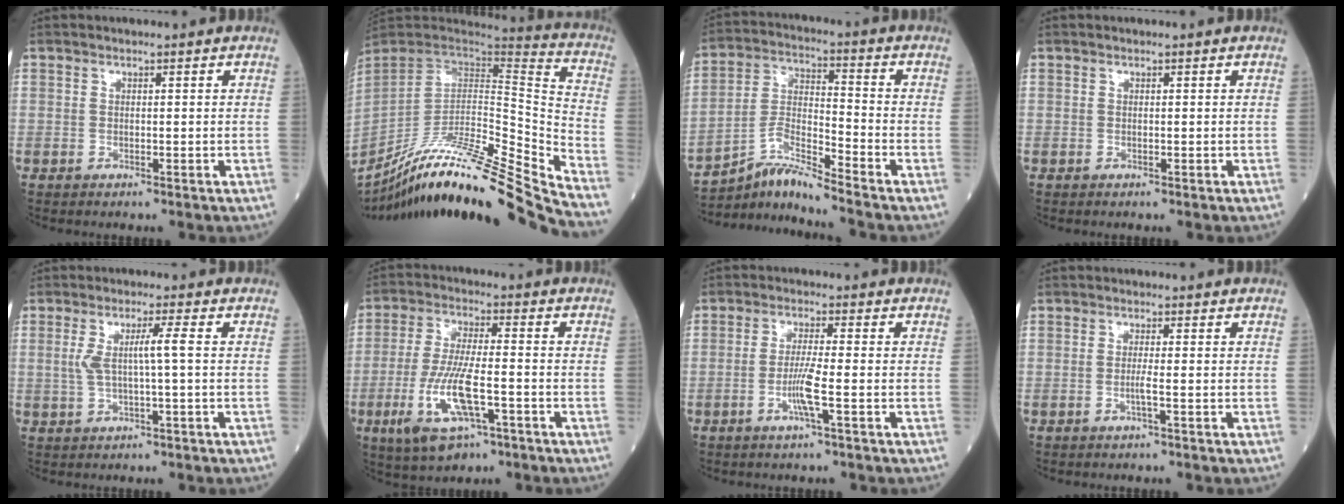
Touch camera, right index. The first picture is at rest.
{"total": 29.5, "force": [-25.5, -1.5, 14.7], "torque": [-0.200, -0.046, -0.405]}
{"total": 7.9, "force": [-7.2, -1.3, 3.0], "torque": [-0.074, 0.001, -0.135]}
{"total": 0.0}
{"total": 4.5, "force": [0.3, -0.3, 4.5], "torque": [-0.090, 0.008, 0.010]}
{"total": 11.1, "force": [-4.5, 3.1, 9.7], "torque": [-0.206, -0.013, -0.077]}
{"total": 4.5, "force": [-1.6, -0.5, 4.2], "torque": [-0.083, -0.007, -0.034]}
{"total": 1.5, "force": [-0.6, -0.4, 1.3], "torque": [-0.026, -0.001, -0.015]}